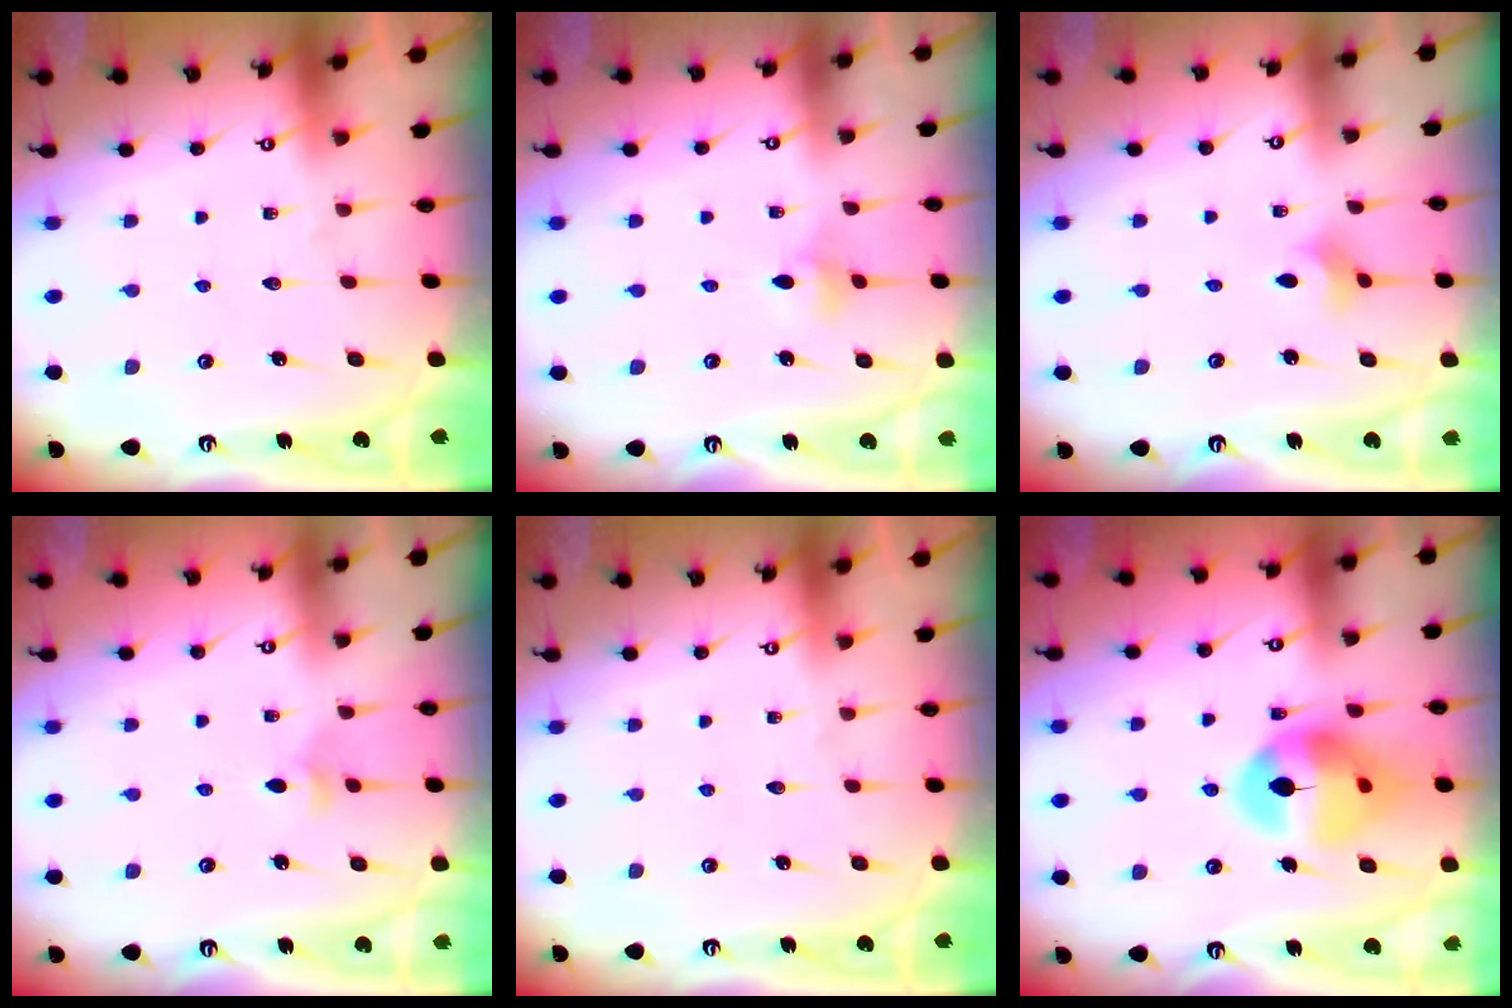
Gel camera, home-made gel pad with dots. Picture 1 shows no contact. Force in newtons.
{"total": 3.5, "press": 3.4, "slide": 0.8}
{"total": 2.1, "press": 2.0, "slide": 0.5}
{"total": 3.2, "press": 3.2, "slide": 0.6}
{"total": 0.0}
{"total": 14.1, "press": 14.0, "slide": 1.8}